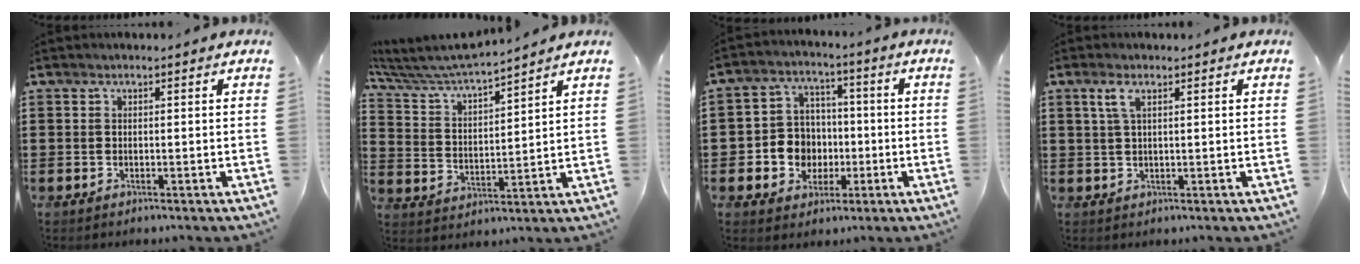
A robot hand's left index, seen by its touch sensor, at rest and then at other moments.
{"total": 6.1, "force": [5.9, -0.2, 1.7], "torque": [-0.062, -0.040, 0.097]}
{"total": 7.4, "force": [-1.3, 6.9, 2.2], "torque": [-0.069, 0.021, -0.019]}
{"total": 2.6, "force": [1.1, 0.7, 2.2], "torque": [-0.049, 0.005, 0.018]}